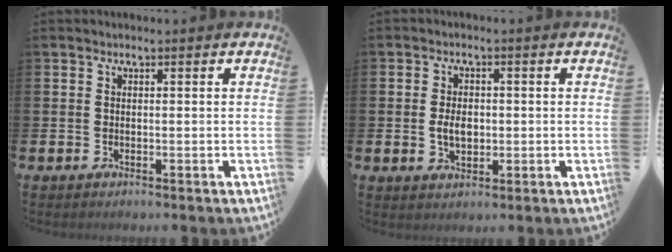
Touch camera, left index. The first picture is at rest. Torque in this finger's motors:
{"motor_torque": [0.49, -0.37, 0.13, 0.07]}